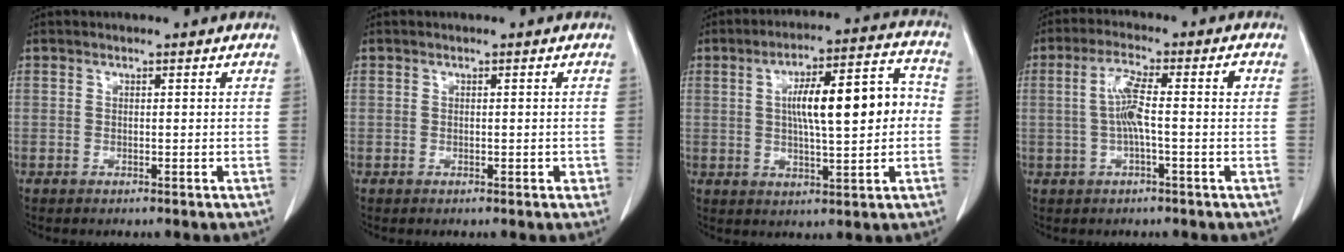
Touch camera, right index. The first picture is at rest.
{"total": 1.0, "force": [-0.2, 0.6, 0.7], "torque": [-0.006, 0.001, -0.002]}
{"total": 13.4, "force": [0.8, 2.9, 13.0], "torque": [-0.200, 0.035, 0.014]}
{"total": 6.3, "force": [-0.1, 0.6, 6.2], "torque": [-0.125, 0.020, -0.001]}